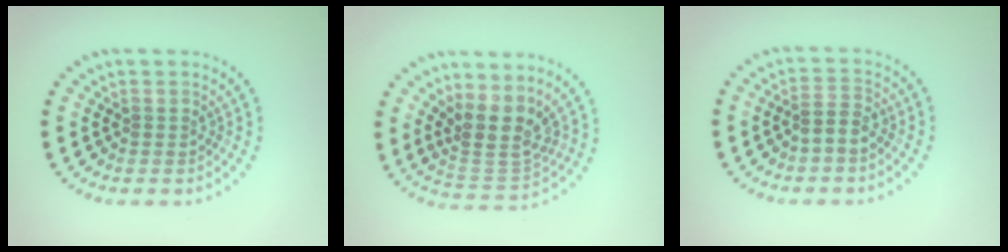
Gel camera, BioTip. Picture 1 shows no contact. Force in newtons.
{"total": 4.0, "press": 3.1, "slide": 2.6}
{"total": 1.7, "press": 1.5, "slide": 0.8}